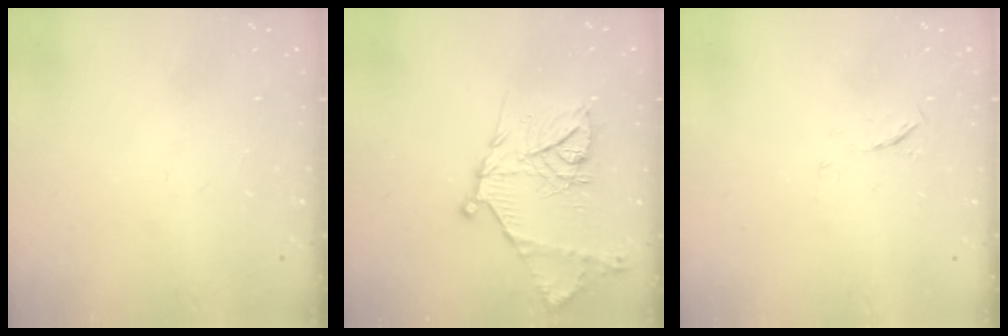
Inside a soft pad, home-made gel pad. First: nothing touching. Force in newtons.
{"total": 19.6, "press": 19.6, "slide": 1.5}
{"total": 4.0, "press": 4.0, "slide": 0.6}